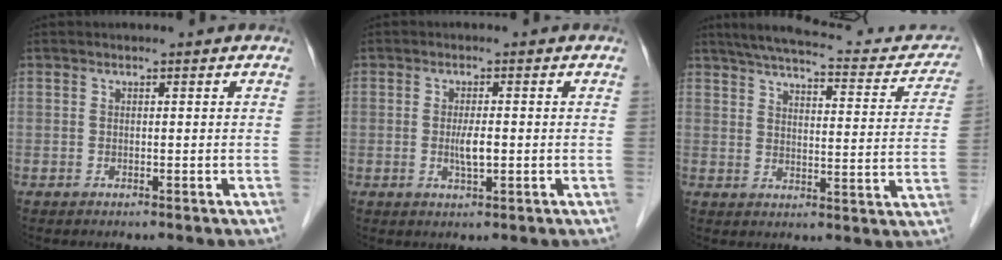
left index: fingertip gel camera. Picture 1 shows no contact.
{"total": 2.9, "force": [-0.4, 0.5, 2.8], "torque": [-0.057, -0.005, -0.007]}
{"total": 22.1, "force": [19.1, 5.0, 9.8], "torque": [-0.133, 0.002, 0.232]}